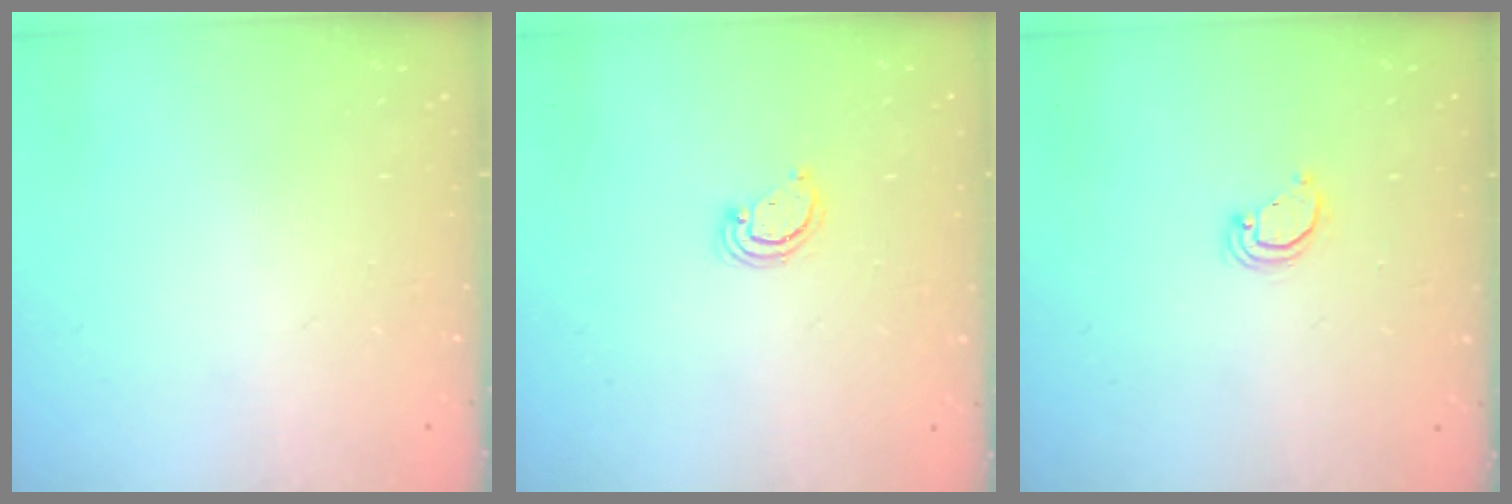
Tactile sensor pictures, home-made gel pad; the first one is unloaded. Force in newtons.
{"total": 2.6, "press": 2.6, "slide": 0.3}
{"total": 3.2, "press": 3.1, "slide": 0.3}